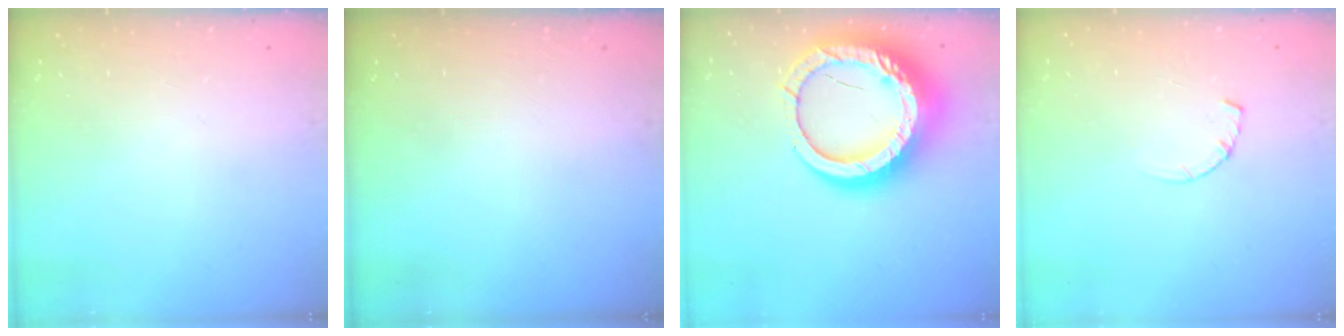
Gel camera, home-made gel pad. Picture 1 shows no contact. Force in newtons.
{"total": 0.0}
{"total": 22.8, "press": 22.7, "slide": 2.3}
{"total": 3.3, "press": 3.3, "slide": 0.3}